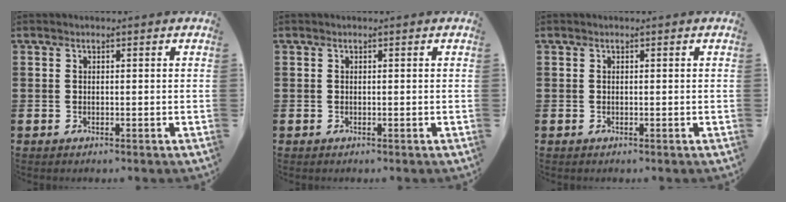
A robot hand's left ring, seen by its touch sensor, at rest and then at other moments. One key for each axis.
{"total": 0.0}
{"total": 0.0}